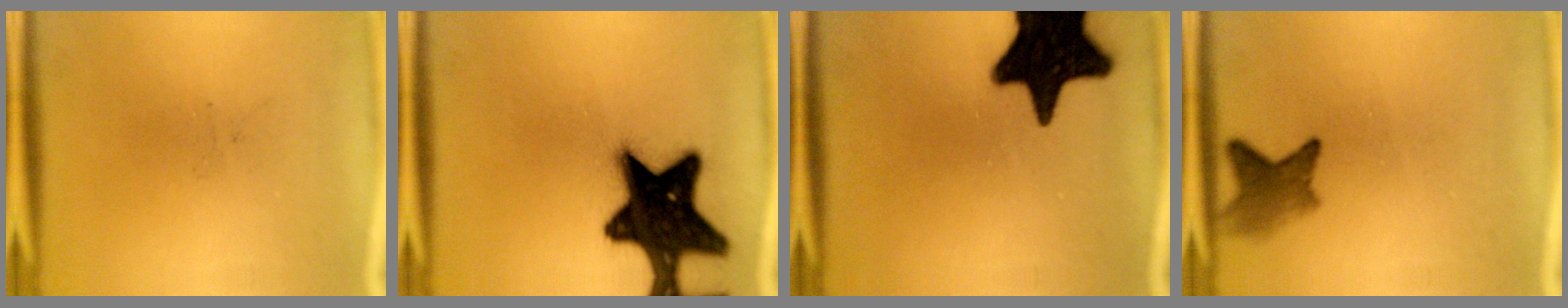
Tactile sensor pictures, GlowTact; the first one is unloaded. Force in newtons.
{"total": 19.8}
{"total": 18.6}
{"total": 4.1}